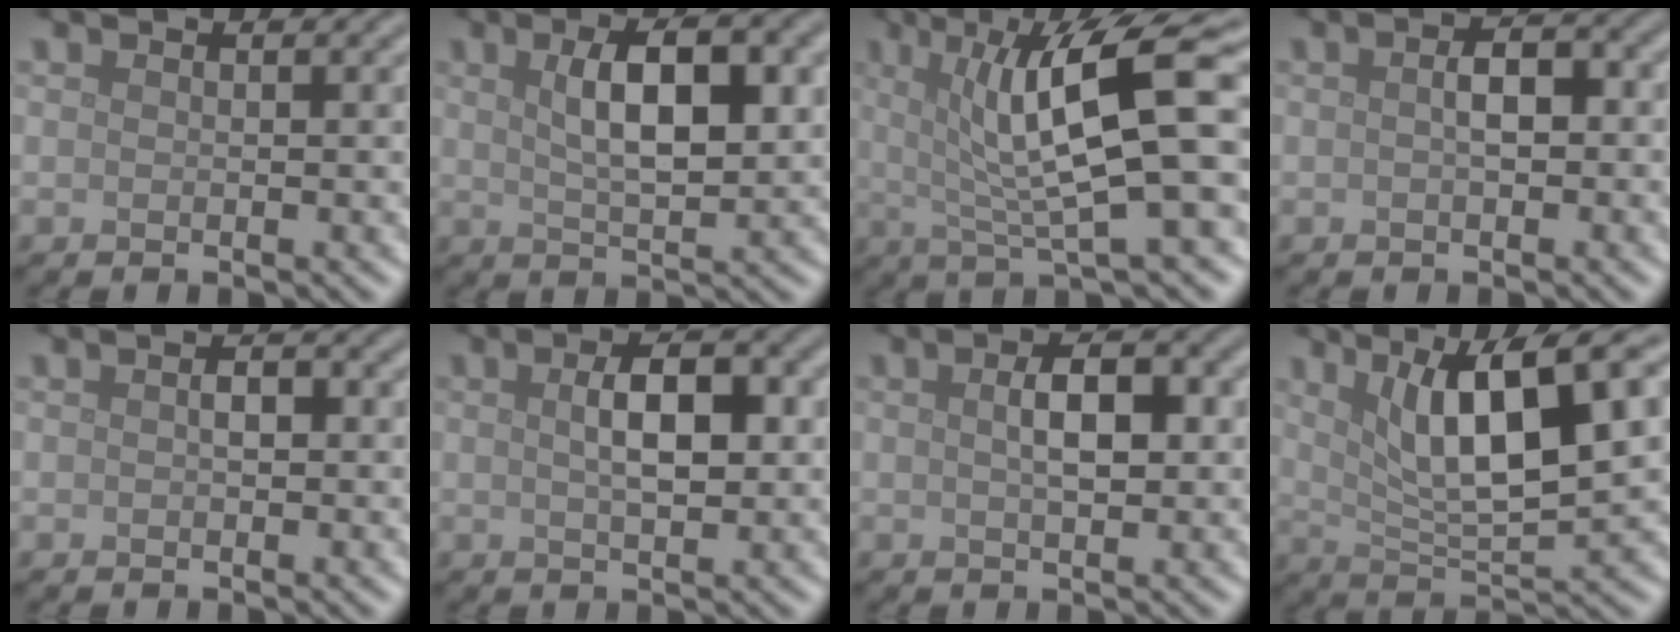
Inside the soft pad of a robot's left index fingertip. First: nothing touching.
{"total": 7.2, "force": [1.9, 2.6, 6.4], "torque": [-0.104, 0.006, 0.032]}
{"total": 11.5, "force": [2.3, 2.7, 10.9], "torque": [-0.164, 0.002, 0.039]}
{"total": 2.7, "force": [0.0, 1.2, 2.4], "torque": [-0.038, 0.003, -0.002]}
{"total": 1.3, "force": [0.0, 0.7, 1.1], "torque": [-0.019, 0.000, -0.002]}
{"total": 4.7, "force": [0.8, 1.9, 4.2], "torque": [-0.077, 0.007, 0.011]}
{"total": 3.8, "force": [0.5, 1.6, 3.4], "torque": [-0.065, 0.007, 0.006]}
{"total": 10.8, "force": [4.3, 2.8, 9.5], "torque": [-0.145, 0.011, 0.078]}